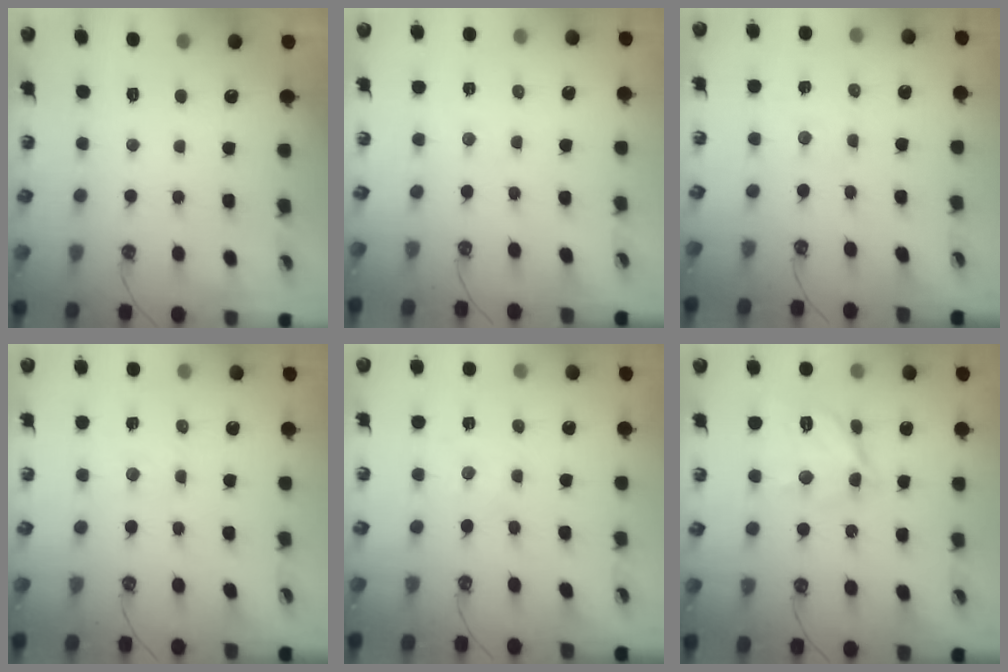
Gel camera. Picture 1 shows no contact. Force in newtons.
{"total": 3.4, "press": 3.3, "slide": 0.5}
{"total": 2.0, "press": 1.9, "slide": 0.3}
{"total": 3.5, "press": 3.4, "slide": 0.5}
{"total": 0.0}
{"total": 14.2, "press": 14.2, "slide": 1.1}